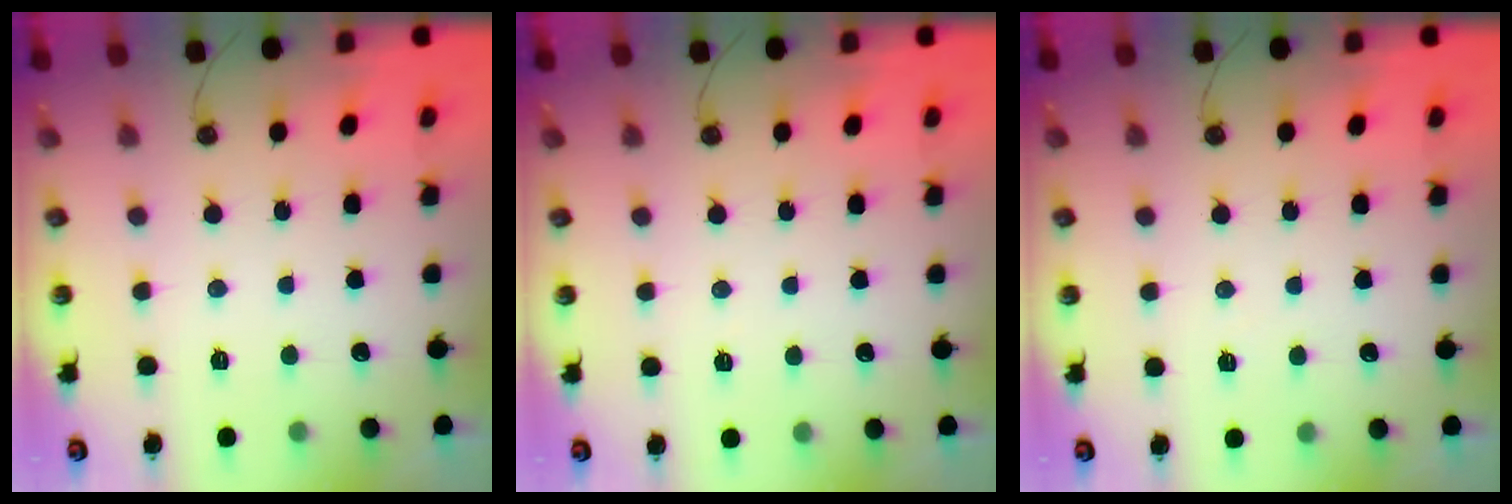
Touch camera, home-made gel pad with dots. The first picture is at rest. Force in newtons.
{"total": 2.5, "press": 1.7, "slide": 1.8}
{"total": 3.4, "press": 2.6, "slide": 2.1}